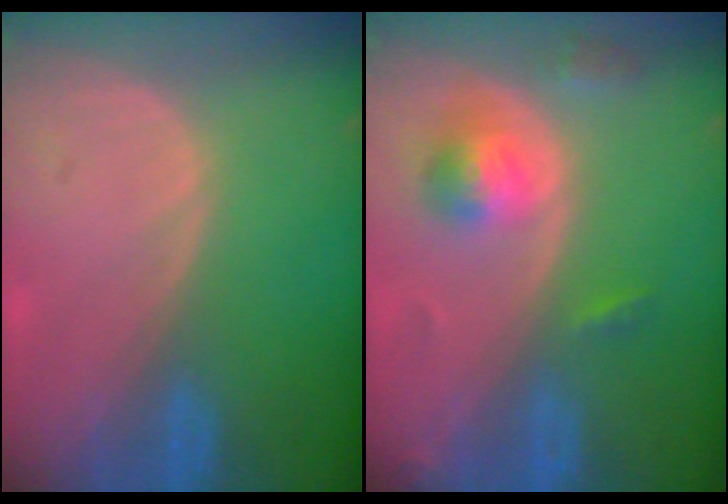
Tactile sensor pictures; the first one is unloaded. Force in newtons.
{"total": 5.4, "press": 4.8, "slide": 2.3}